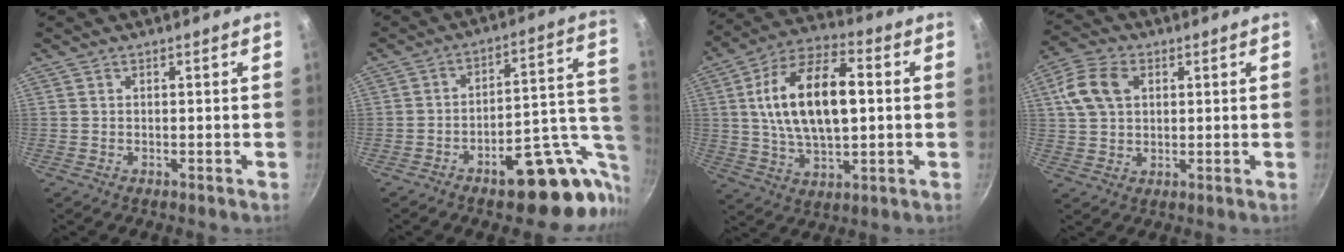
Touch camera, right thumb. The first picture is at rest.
{"total": 19.9, "force": [-9.3, 7.6, 15.9], "torque": [-0.118, 0.095, -0.115]}
{"total": 19.1, "force": [2.3, 9.5, 16.4], "torque": [-0.282, 0.016, 0.038]}
{"total": 9.3, "force": [2.8, 6.3, 6.2], "torque": [-0.120, 0.009, 0.050]}